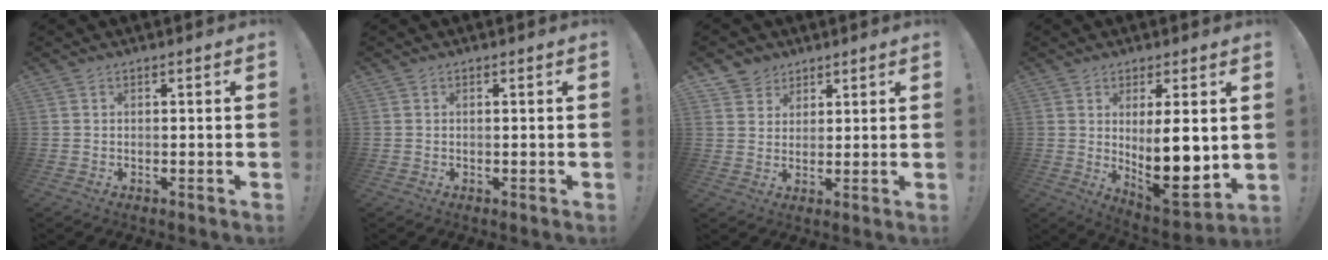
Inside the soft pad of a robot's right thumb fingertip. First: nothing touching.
{"total": 0.0}
{"total": 5.2, "force": [3.3, 4.1, 0.0], "torque": [0.001, -0.022, 0.064]}
{"total": 12.6, "force": [1.6, 4.5, 11.6], "torque": [-0.163, -0.035, 0.035]}